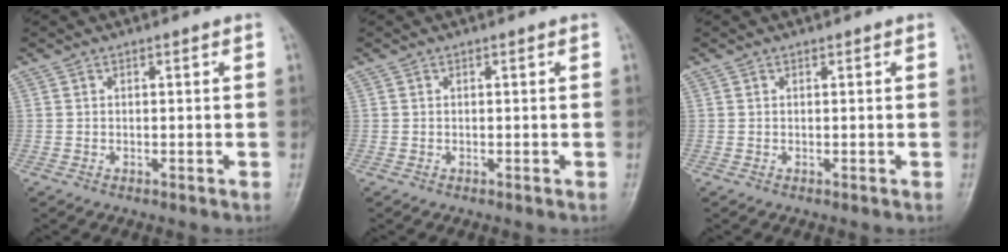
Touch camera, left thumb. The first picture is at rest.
{"total": 0.0}
{"total": 0.0}